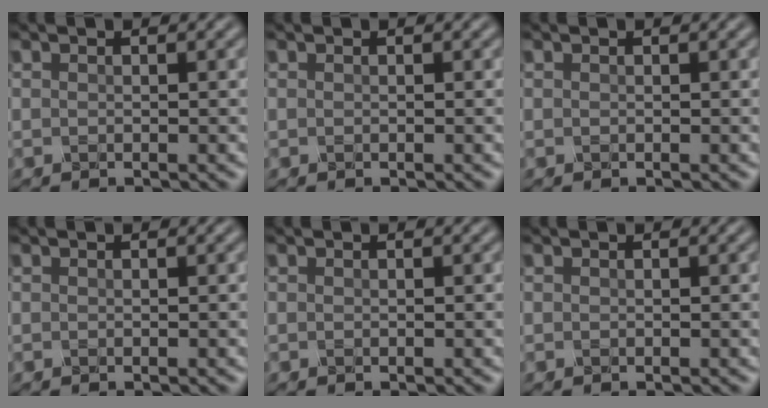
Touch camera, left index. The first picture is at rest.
{"total": 0.0}
{"total": 0.0}
{"total": 0.0}
{"total": 0.0}
{"total": 0.0}